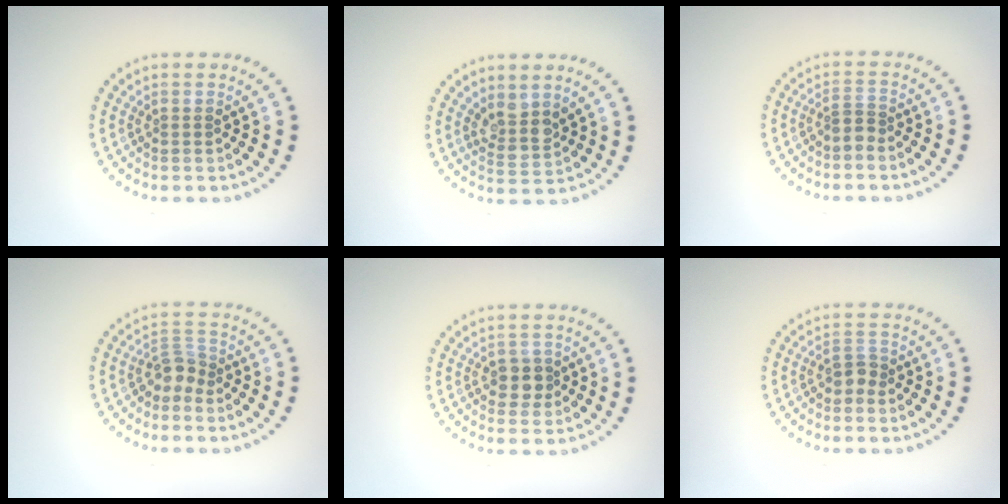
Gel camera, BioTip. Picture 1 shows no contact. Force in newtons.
{"total": 2.6, "press": 2.2, "slide": 1.5}
{"total": 1.4, "press": 0.9, "slide": 1.2}
{"total": 2.2, "press": 1.7, "slide": 1.4}
{"total": 2.1, "press": 2.0, "slide": 0.6}
{"total": 1.5, "press": 1.3, "slide": 0.8}